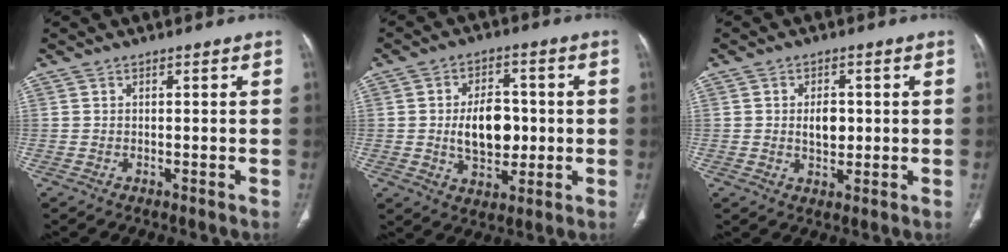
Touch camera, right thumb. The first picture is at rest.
{"total": 10.7, "force": [-0.2, 7.0, 8.1], "torque": [-0.100, 0.006, 0.000]}
{"total": 4.4, "force": [0.3, 2.9, 3.3], "torque": [-0.040, -0.001, 0.007]}